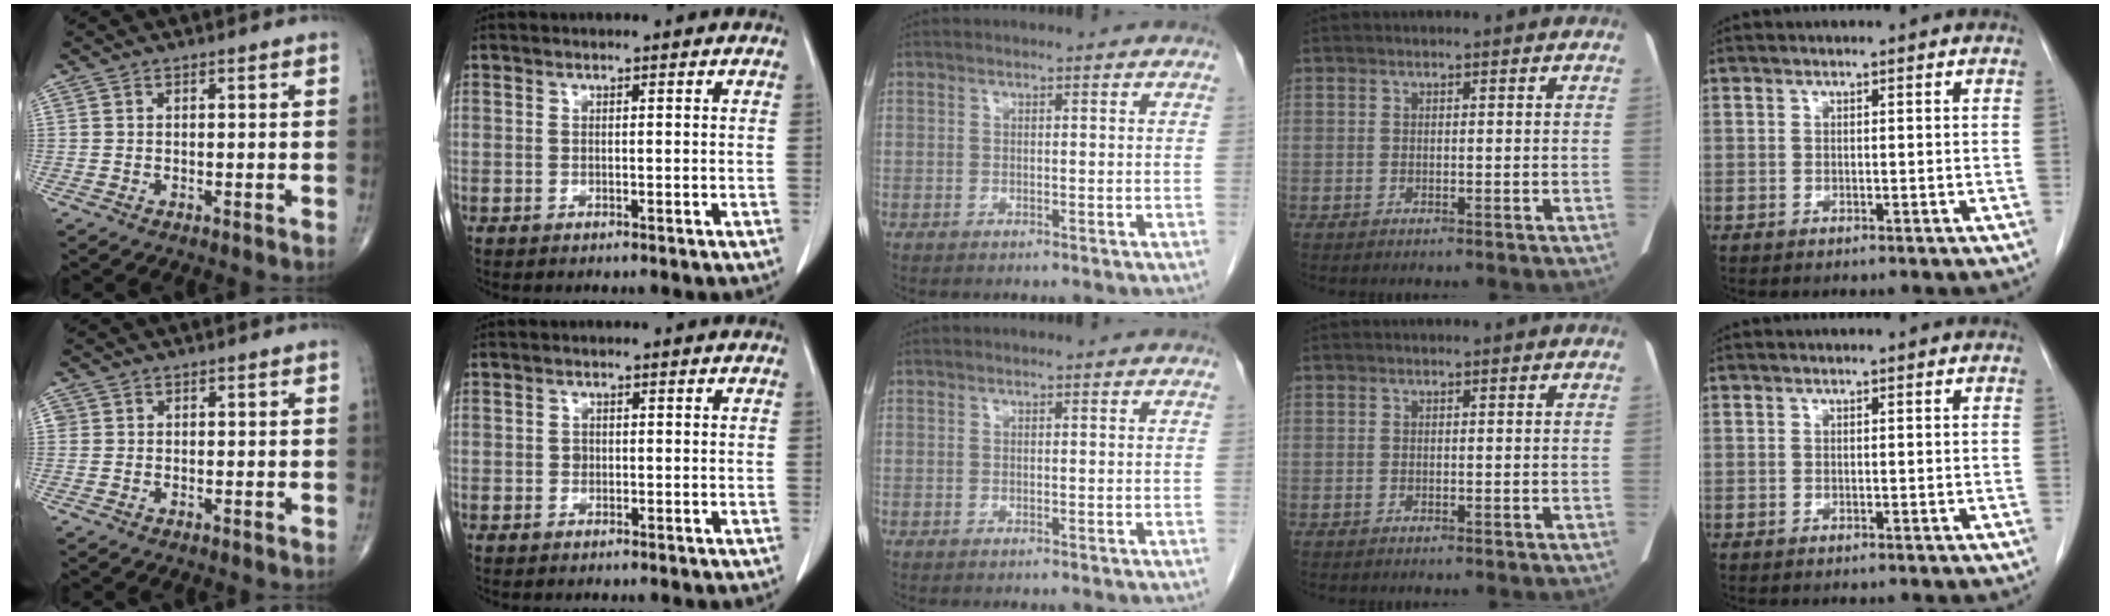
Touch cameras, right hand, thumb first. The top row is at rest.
{"thumb": {"total": 0.7, "force": [0.1, 0.7, 0.1], "torque": [0.005, 0.003, 0.002]}, "index": {"total": 0.6, "force": [0.0, 0.6, 0.2], "torque": [0.004, 0.005, 0.001]}}